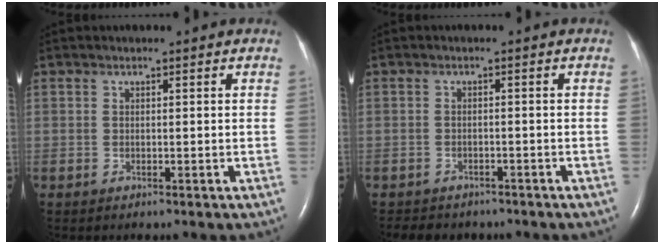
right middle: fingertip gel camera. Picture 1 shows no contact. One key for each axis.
{"total": 6.1, "fx": -5.2, "fy": 2.7, "fz": 1.6, "tx": -0.027, "ty": 0.000, "tz": -0.065}